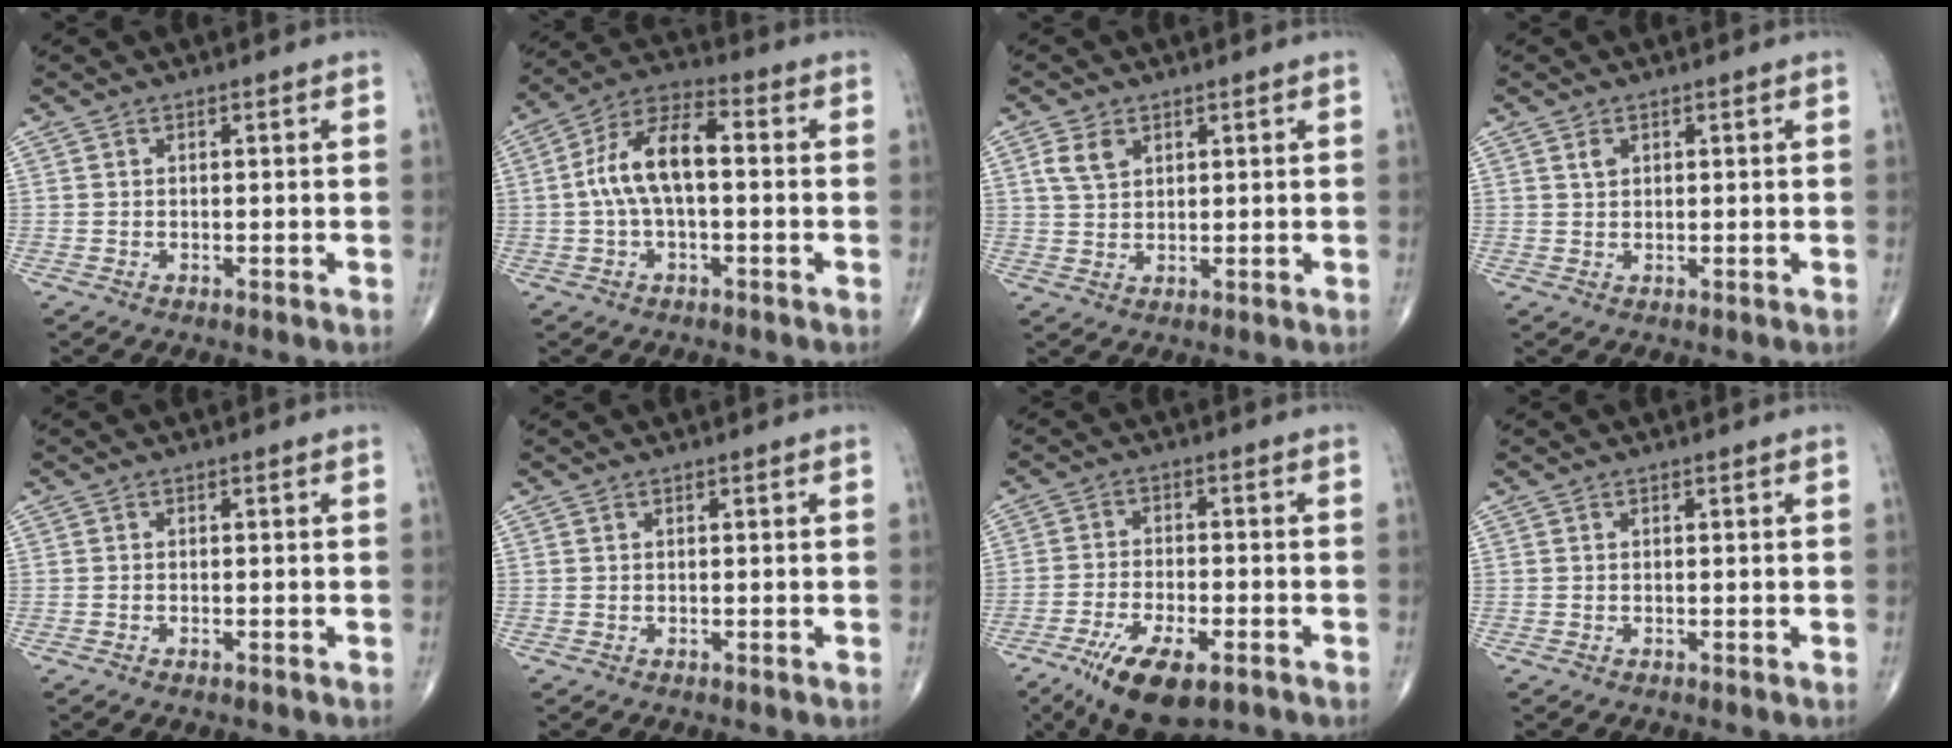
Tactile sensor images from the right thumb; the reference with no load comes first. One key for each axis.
{"total": 11.4, "fx": 0.1, "fy": 5.3, "fz": 10.1, "tx": -0.198, "ty": 0.041, "tz": -0.005}
{"total": 4.1, "fx": 1.9, "fy": 2.7, "fz": 2.4, "tx": -0.042, "ty": -0.003, "tz": 0.042}
{"total": 1.5, "fx": 0.7, "fy": 1.0, "fz": 0.8, "tx": -0.011, "ty": -0.002, "tz": 0.015}
{"total": 0.6, "fx": -0.4, "fy": 0.2, "fz": 0.4, "tx": -0.010, "ty": 0.002, "tz": -0.007}
{"total": 0.0}
{"total": 11.8, "fx": -6.8, "fy": 4.3, "fz": 8.6, "tx": -0.153, "ty": 0.008, "tz": -0.112}
{"total": 0.0}